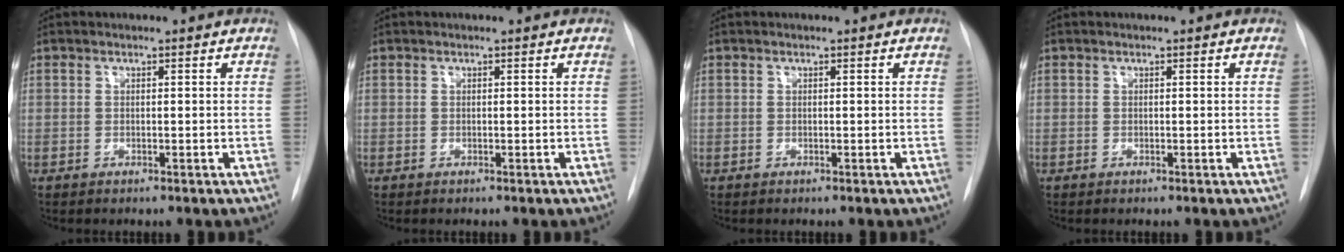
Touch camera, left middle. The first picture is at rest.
{"total": 0.0}
{"total": 0.0}
{"total": 0.0}